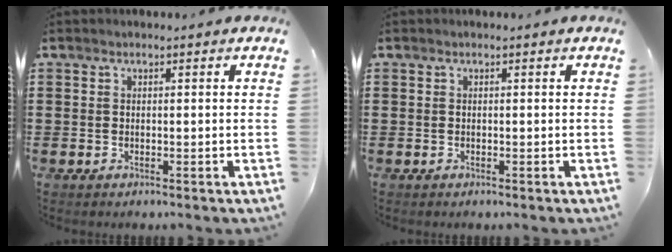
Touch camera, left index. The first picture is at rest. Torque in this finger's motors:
{"motor_torque": [-0.02, 0.00, 0.03, 0.01]}